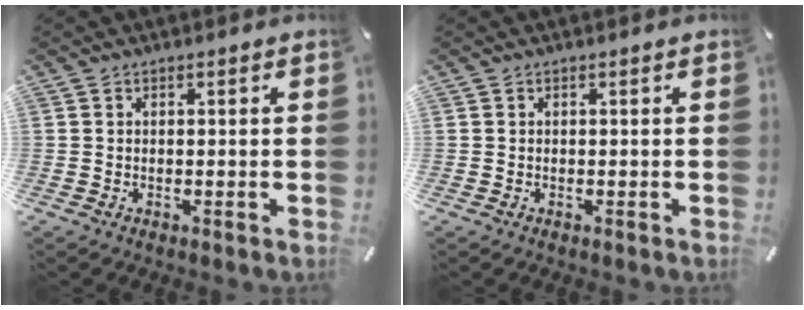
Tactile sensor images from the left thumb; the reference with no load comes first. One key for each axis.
{"total": 0.0}